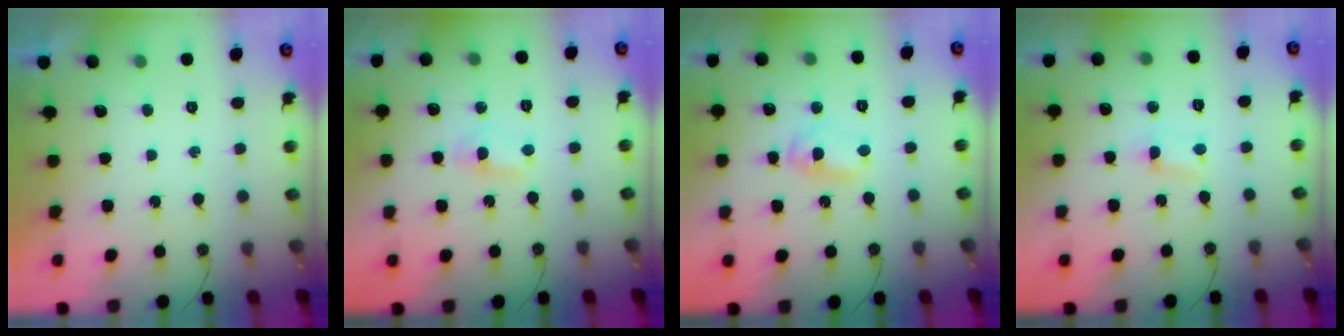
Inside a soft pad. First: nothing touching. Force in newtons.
{"total": 2.0, "press": 1.9, "slide": 0.7}
{"total": 4.1, "press": 4.1, "slide": 0.2}
{"total": 1.9, "press": 1.8, "slide": 0.3}